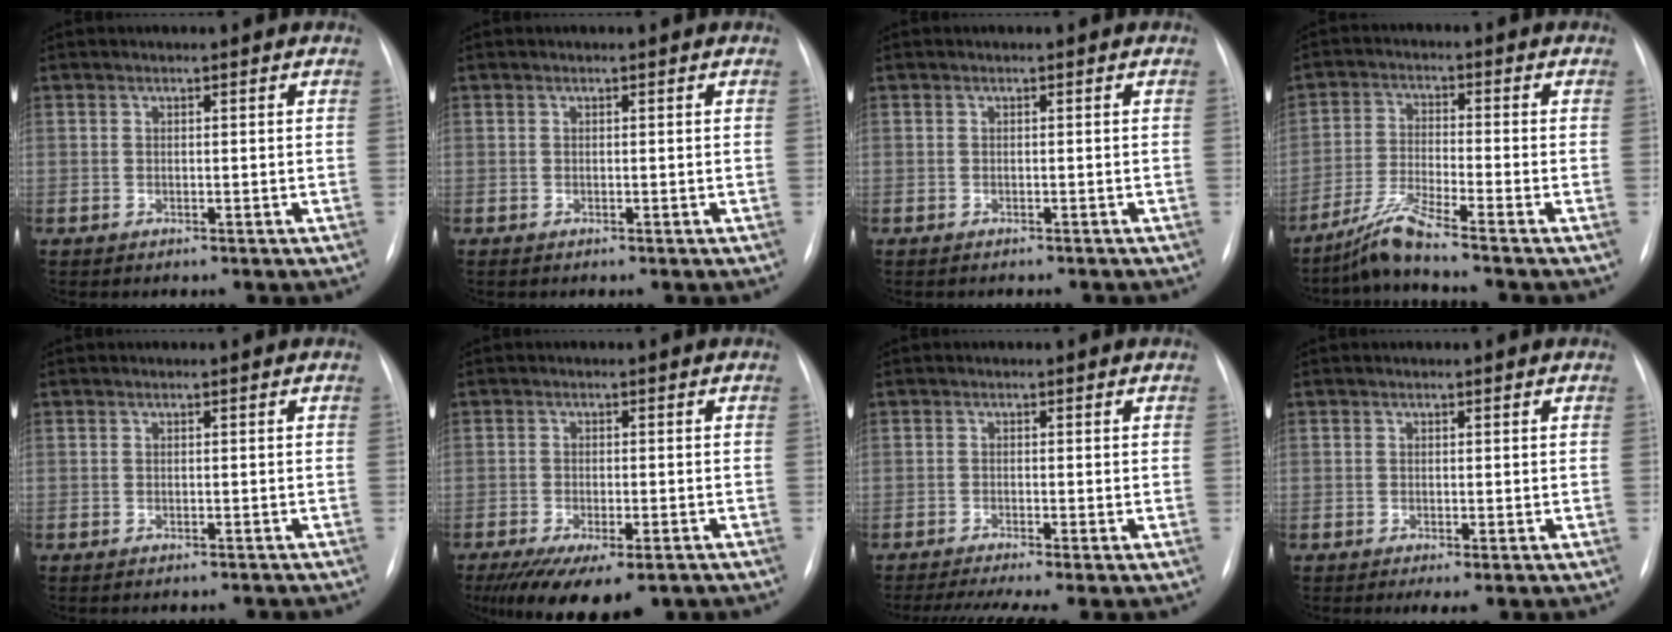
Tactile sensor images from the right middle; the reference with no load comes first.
{"total": 0.0}
{"total": 2.5, "force": [-2.4, 0.4, 0.8], "torque": [-0.015, -0.006, -0.026]}
{"total": 5.8, "force": [-4.9, -1.7, 2.6], "torque": [-0.063, -0.029, -0.100]}
{"total": 3.7, "force": [-3.5, 0.6, 1.0], "torque": [-0.016, -0.004, -0.038]}
{"total": 12.8, "force": [-8.9, 4.2, 8.3], "torque": [-0.141, -0.023, -0.129]}
{"total": 6.4, "force": [-4.9, -0.2, 4.1], "torque": [-0.069, -0.013, -0.077]}
{"total": 1.1, "force": [-0.5, 0.2, 1.0], "torque": [-0.019, -0.005, -0.006]}